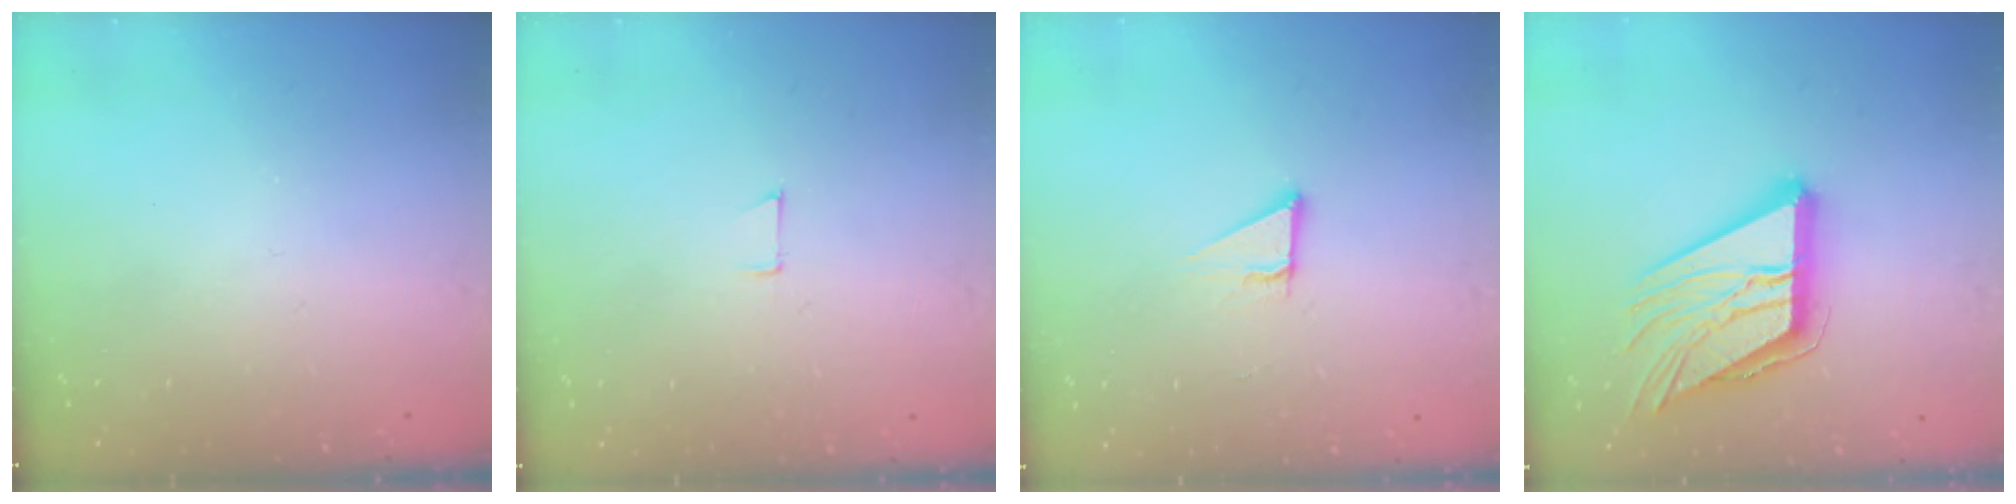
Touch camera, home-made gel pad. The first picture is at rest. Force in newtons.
{"total": 4.1, "press": 4.1, "slide": 0.3}
{"total": 2.9, "press": 2.9, "slide": 0.1}
{"total": 19.1, "press": 19.0, "slide": 2.2}